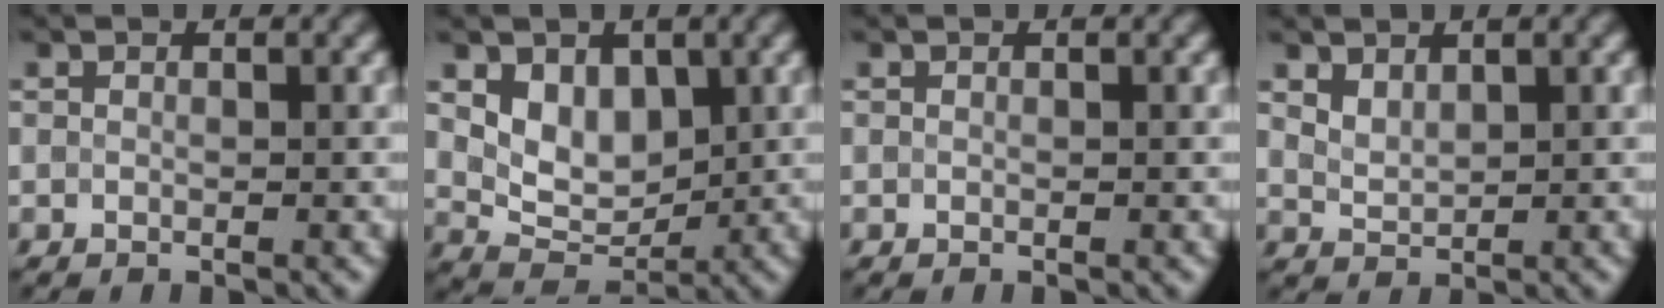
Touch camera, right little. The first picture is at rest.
{"total": 3.8, "force": [1.4, 2.6, 2.4], "torque": [-0.048, -0.009, 0.024]}
{"total": 0.0}
{"total": 1.6, "force": [1.2, 0.8, 0.8], "torque": [-0.020, 0.002, 0.029]}